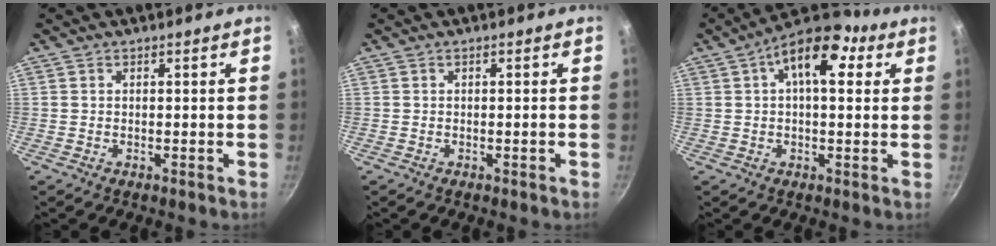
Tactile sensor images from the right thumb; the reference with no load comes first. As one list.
[{"total": 0.6, "force": [-0.5, -0.2, 0.4], "torque": [-0.018, 0.005, -0.008]}, {"total": 12.4, "force": [4.0, 6.4, 9.8], "torque": [-0.122, 0.013, 0.046]}]